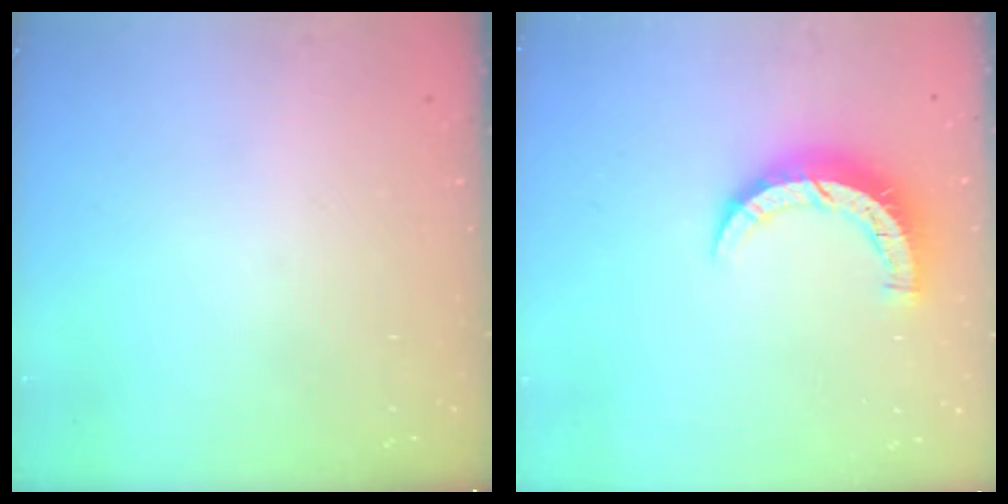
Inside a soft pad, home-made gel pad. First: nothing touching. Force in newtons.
{"total": 8.0, "press": 7.9, "slide": 0.6}